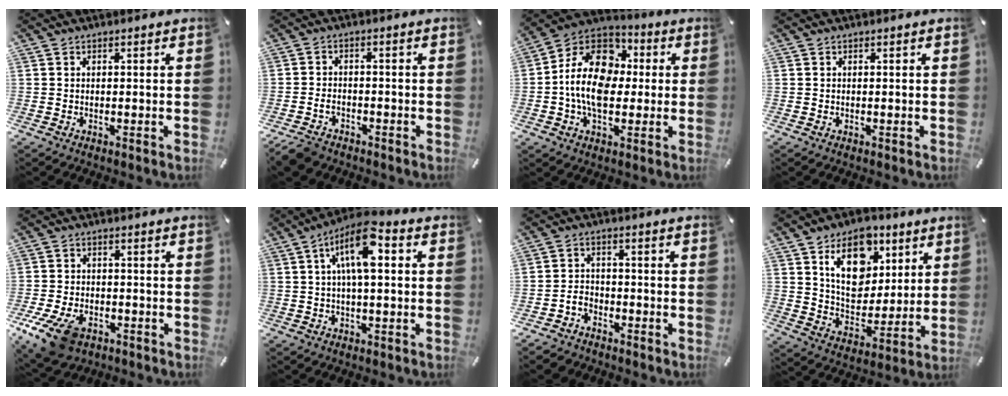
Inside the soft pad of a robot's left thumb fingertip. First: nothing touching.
{"total": 3.9, "force": [-2.8, 2.2, 1.5], "torque": [-0.037, 0.011, -0.055]}
{"total": 16.0, "force": [-1.3, 11.8, 10.7], "torque": [-0.229, 0.015, -0.027]}
{"total": 0.0}
{"total": 10.6, "force": [-5.9, 6.4, 6.1], "torque": [-0.132, 0.021, -0.107]}
{"total": 10.4, "force": [2.5, 3.8, 9.3], "torque": [-0.167, 0.002, 0.041]}
{"total": 4.1, "force": [-2.7, 3.0, 1.2], "torque": [-0.026, 0.013, -0.053]}
{"total": 15.9, "force": [7.7, 11.2, 8.3], "torque": [-0.125, -0.028, 0.141]}